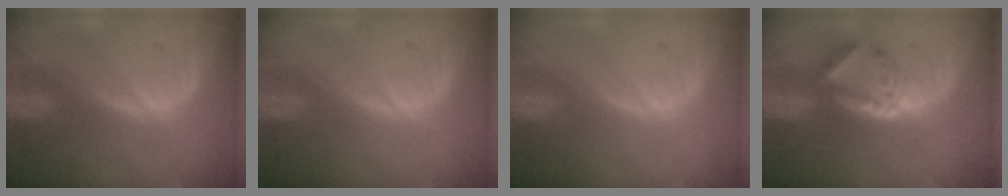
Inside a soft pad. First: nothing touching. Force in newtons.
{"total": 0.0}
{"total": 0.0}
{"total": 6.0, "press": 5.3, "slide": 2.8}